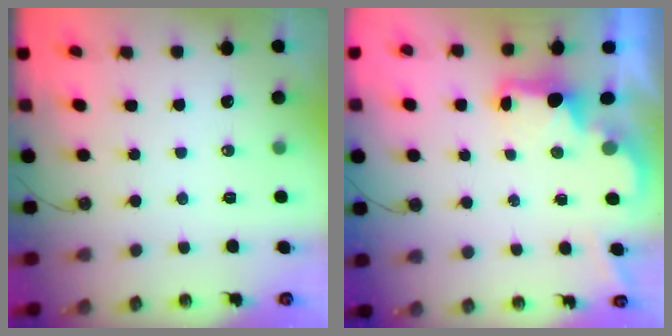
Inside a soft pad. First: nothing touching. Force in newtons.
{"total": 2.1, "press": 1.9, "slide": 0.8}